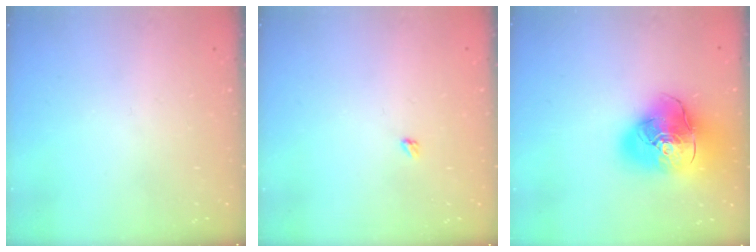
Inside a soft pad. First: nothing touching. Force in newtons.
{"total": 2.4, "press": 2.4, "slide": 0.4}
{"total": 22.5, "press": 22.3, "slide": 3.4}